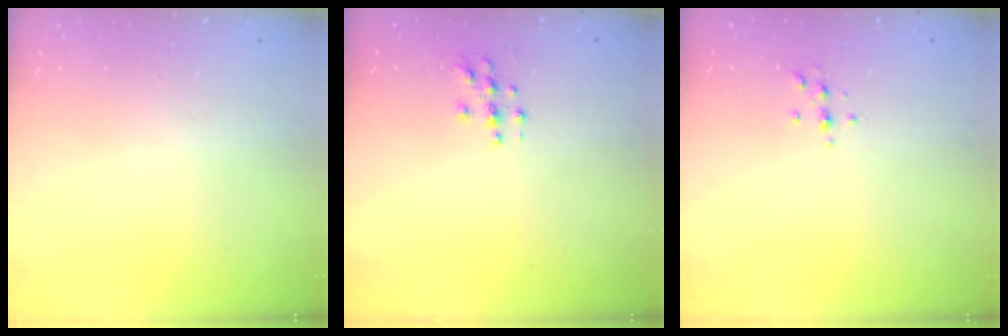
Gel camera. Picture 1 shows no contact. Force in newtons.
{"total": 3.0, "press": 3.0, "slide": 0.3}
{"total": 2.4, "press": 2.4, "slide": 0.3}